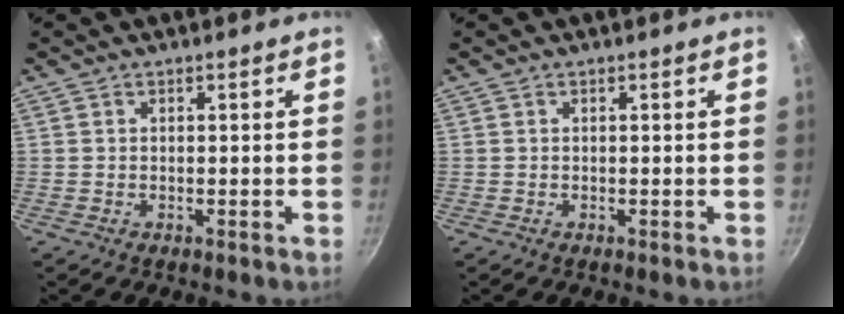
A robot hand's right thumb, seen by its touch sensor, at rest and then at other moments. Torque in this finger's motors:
{"motor_torque": [0.00, 0.00, -0.05, -0.24, 0.00]}